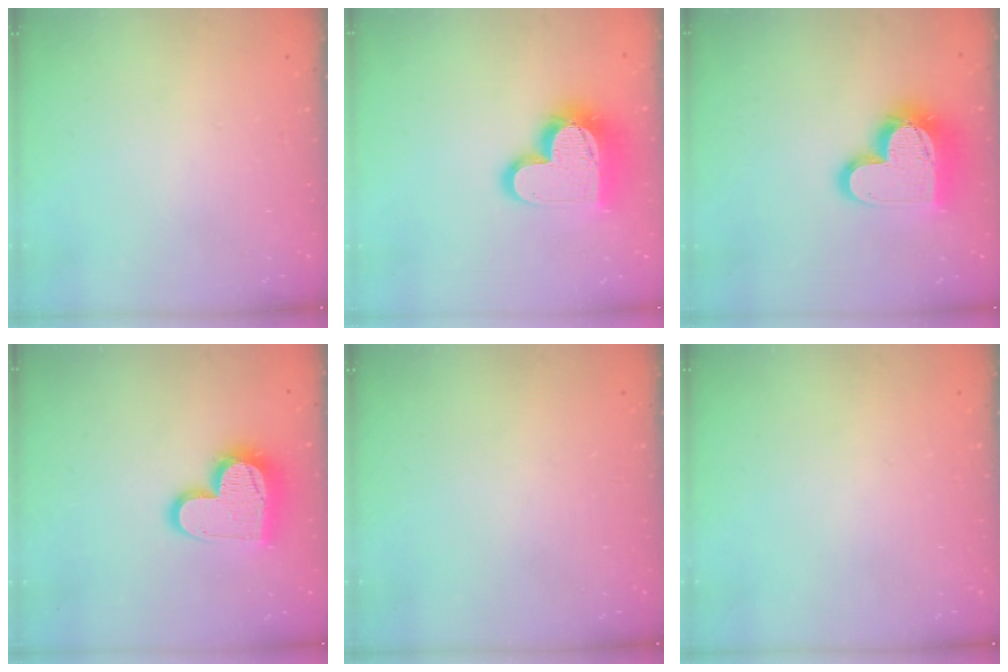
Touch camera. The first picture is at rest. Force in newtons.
{"total": 17.1, "press": 17.0, "slide": 1.4}
{"total": 17.1, "press": 17.0, "slide": 1.4}
{"total": 15.2, "press": 15.1, "slide": 1.4}
{"total": 0.0}
{"total": 0.0}